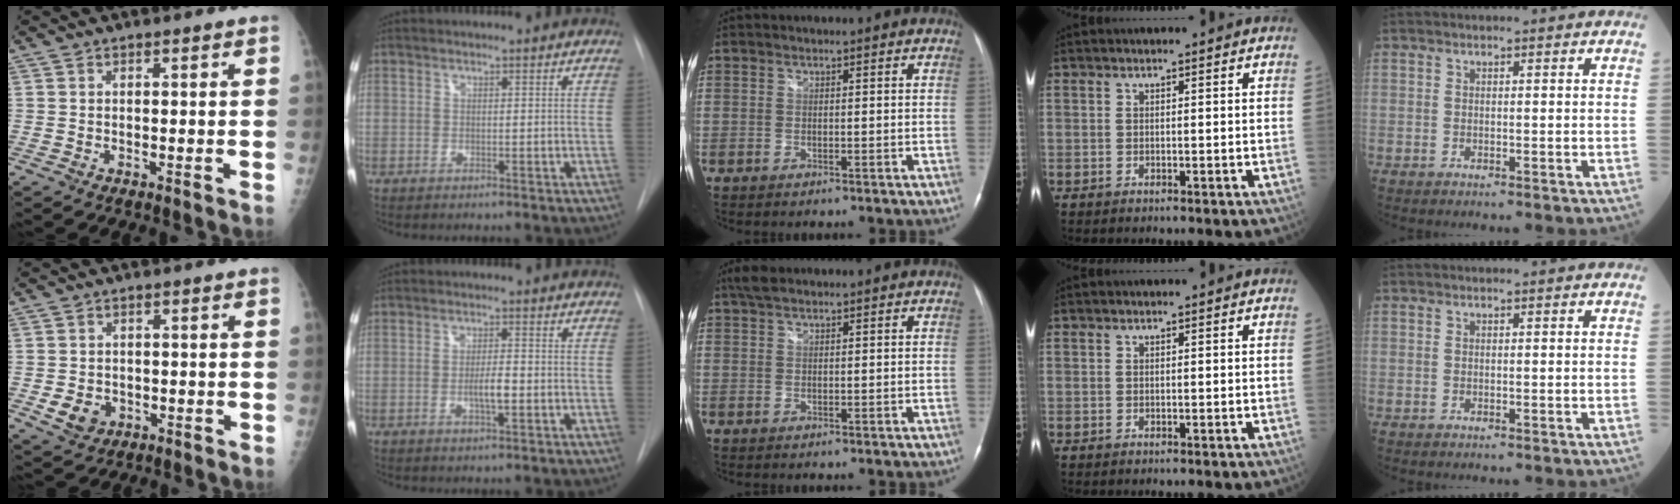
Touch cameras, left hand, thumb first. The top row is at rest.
{"thumb": {"total": 4.3, "force": [-1.3, 3.6, 2.1], "torque": [-0.024, 0.003, -0.011]}, "index": {"total": 3.4, "force": [-0.9, 0.7, 3.2], "torque": [-0.057, 0.000, -0.014]}, "middle": {"total": 2.4, "force": [1.9, 0.6, 1.4], "torque": [-0.033, 0.016, 0.039]}}